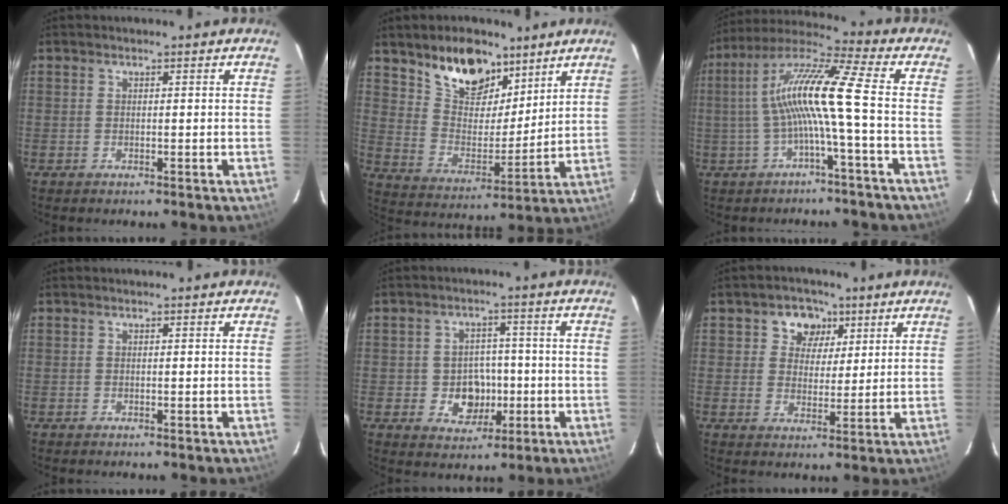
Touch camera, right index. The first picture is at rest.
{"total": 14.1, "force": [9.6, 7.6, 7.0], "torque": [-0.127, 0.011, 0.177]}
{"total": 12.1, "force": [-1.6, -0.7, 12.0], "torque": [-0.234, 0.016, -0.028]}
{"total": 0.0}
{"total": 6.8, "force": [-1.6, 5.8, 3.1], "torque": [-0.068, 0.013, -0.011]}
{"total": 6.4, "force": [3.1, 4.9, 2.4], "torque": [-0.038, 0.011, 0.053]}